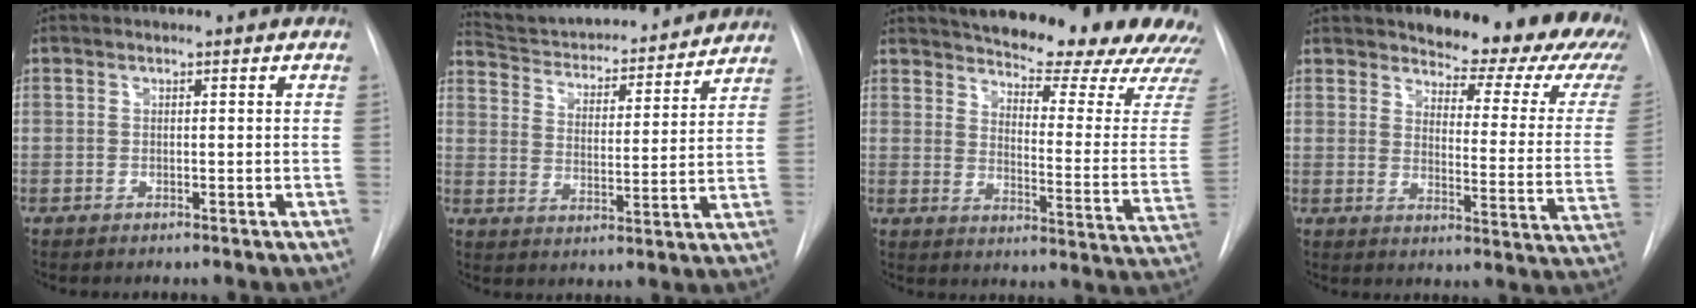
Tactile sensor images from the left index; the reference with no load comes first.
{"total": 21.0, "force": [19.7, 4.0, 5.9], "torque": [-0.090, -0.003, 0.273]}
{"total": 25.0, "force": [22.2, 3.9, 10.7], "torque": [-0.153, -0.093, 0.260]}
{"total": 20.3, "force": [17.2, 5.1, 9.4], "torque": [-0.118, -0.070, 0.199]}